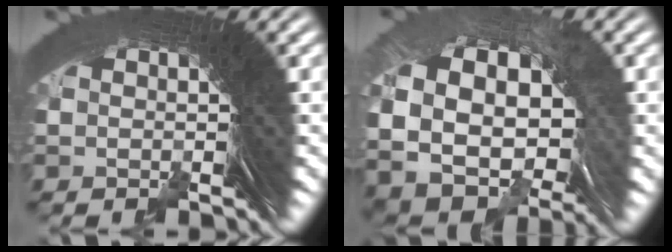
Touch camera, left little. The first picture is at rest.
{"total": 11.4, "force": [-0.5, 8.2, 8.0], "torque": [-0.161, -0.031, 0.004]}